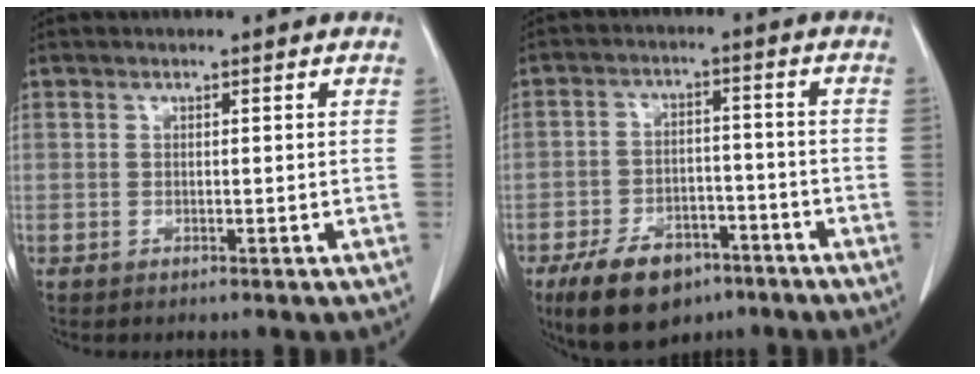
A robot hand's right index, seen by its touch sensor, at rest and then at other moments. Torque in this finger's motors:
{"motor_torque": [0.57, -0.50, 0.26, 0.03]}